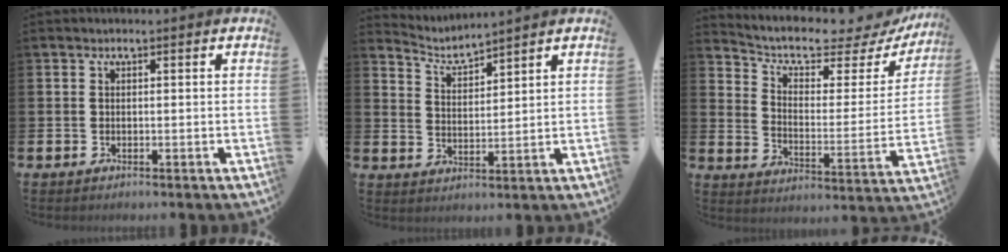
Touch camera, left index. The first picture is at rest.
{"total": 3.5, "force": [3.5, 0.3, 0.4], "torque": [-0.028, -0.020, 0.061]}
{"total": 6.7, "force": [6.0, 2.0, 2.5], "torque": [-0.067, -0.053, 0.093]}